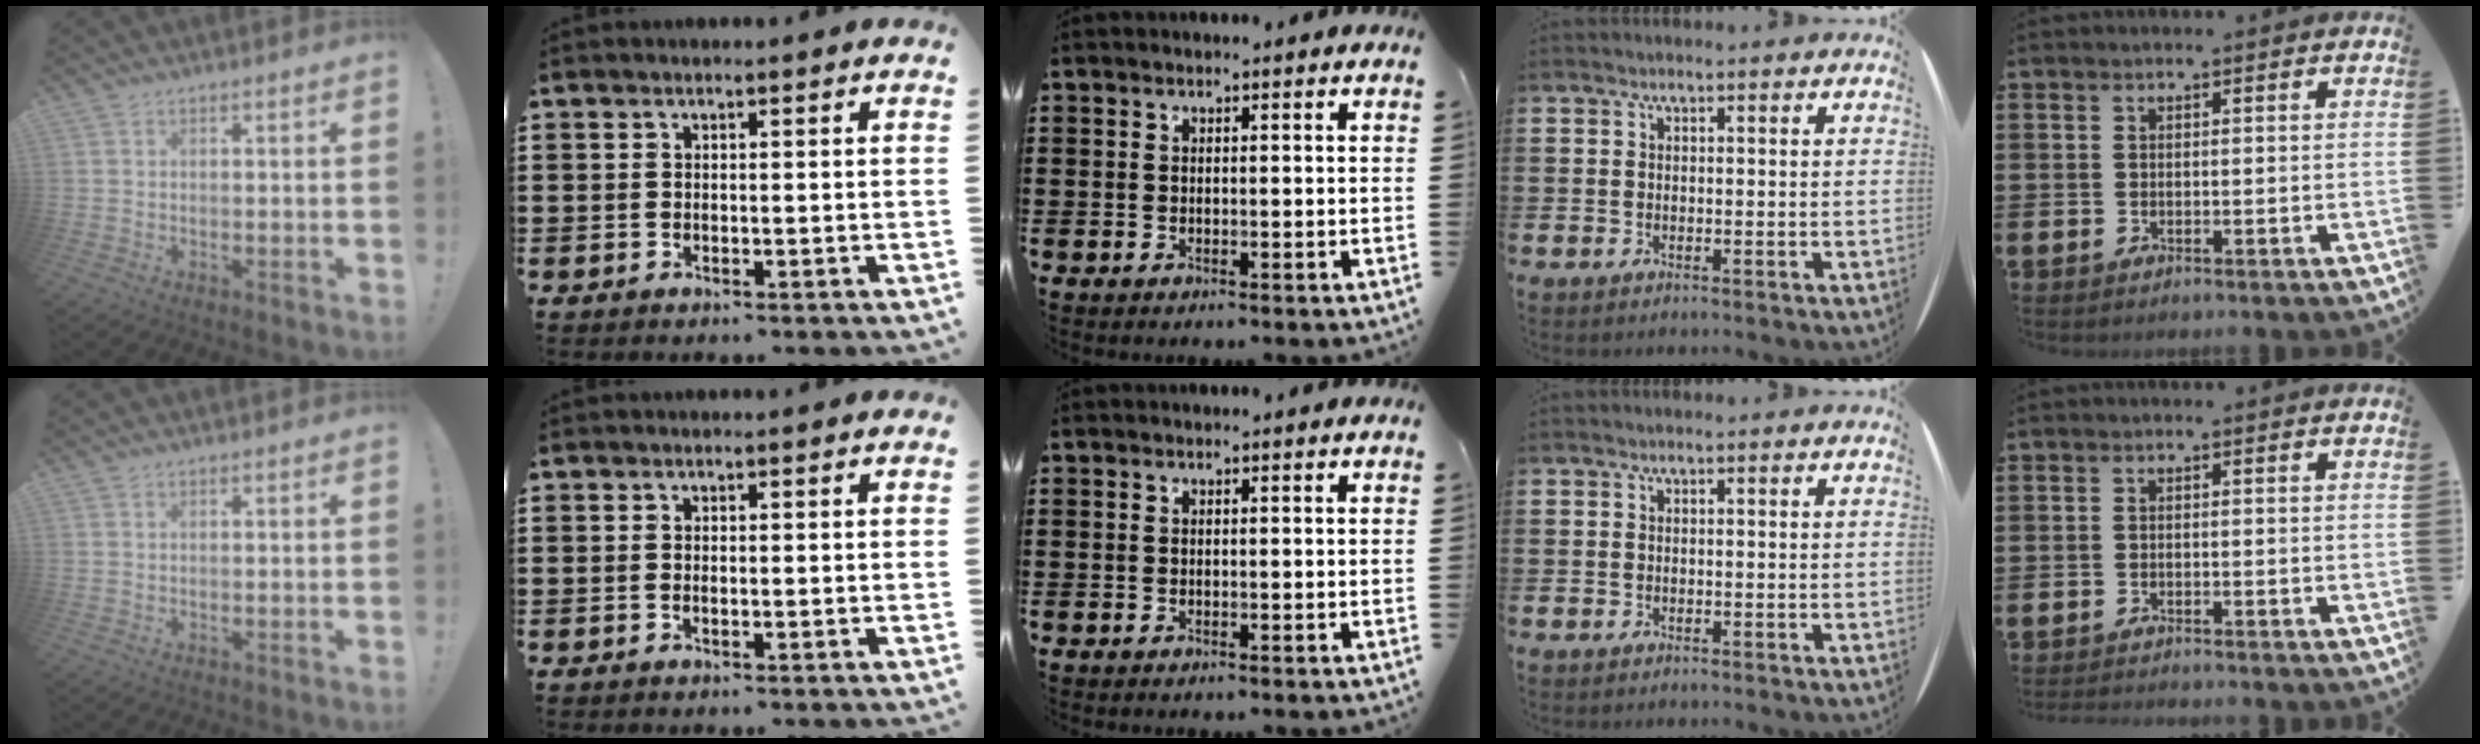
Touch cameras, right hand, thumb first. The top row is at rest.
{"little": {"total": 0.9, "force": [-0.9, -0.1, 0.0], "torque": [-0.001, -0.001, -0.019]}}